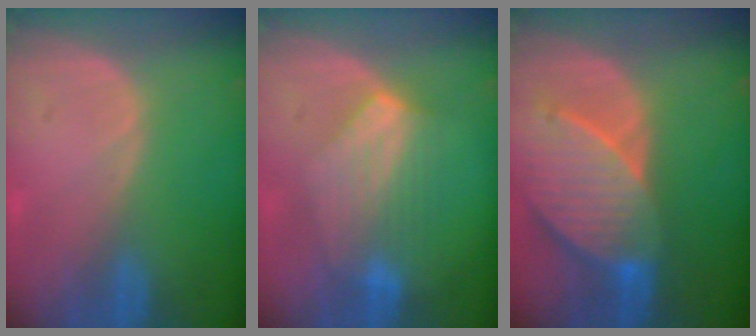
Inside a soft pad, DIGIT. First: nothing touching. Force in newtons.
{"total": 6.8, "press": 6.7, "slide": 1.1}
{"total": 9.9, "press": 8.9, "slide": 4.3}